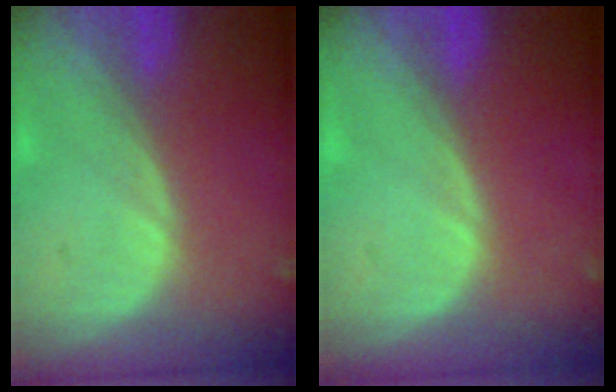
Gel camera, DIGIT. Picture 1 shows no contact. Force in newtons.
{"total": 0.0}